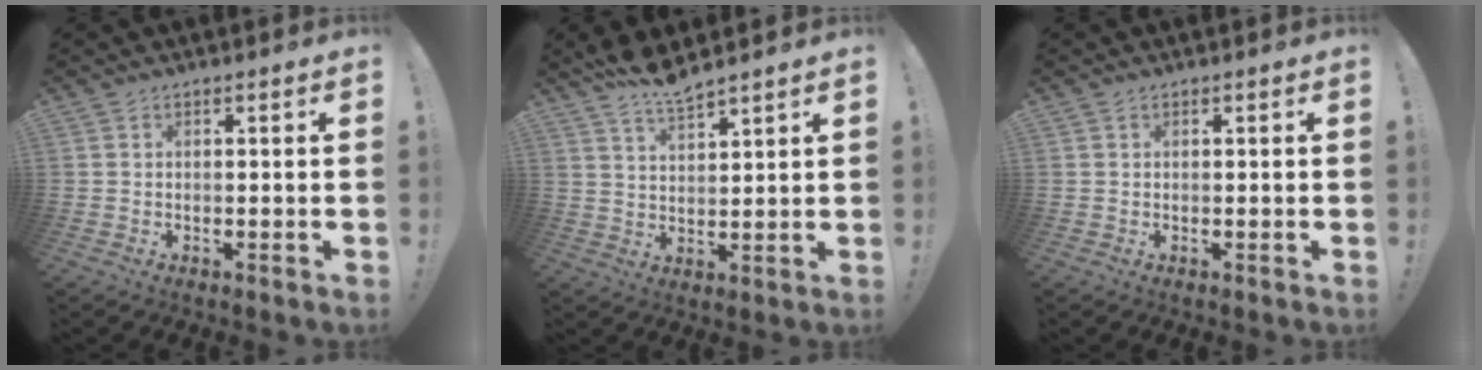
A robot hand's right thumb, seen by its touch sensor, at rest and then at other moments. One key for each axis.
{"total": 6.8, "fx": 6.2, "fy": 0.5, "fz": 2.7, "tx": -0.053, "ty": -0.040, "tz": 0.111}
{"total": 0.0}